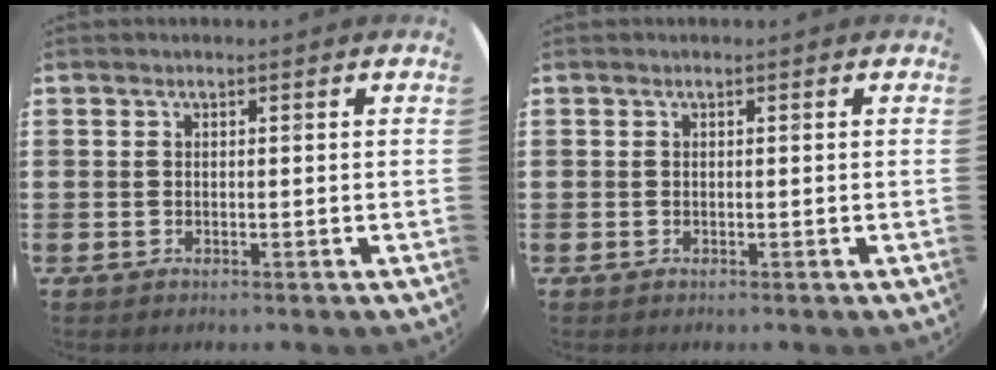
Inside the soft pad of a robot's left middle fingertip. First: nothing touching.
{"total": 0.0}